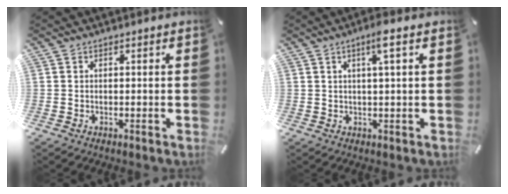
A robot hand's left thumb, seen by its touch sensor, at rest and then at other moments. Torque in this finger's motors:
{"motor_torque": [0.14, -0.09, 0.04, -0.07, 0.07]}